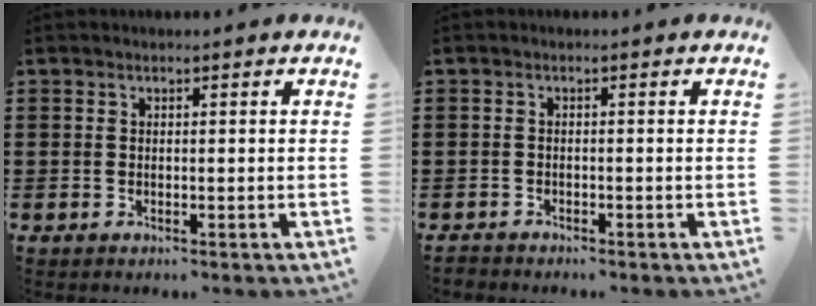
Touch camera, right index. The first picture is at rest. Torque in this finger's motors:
{"motor_torque": [-1.16, 0.98, -1.05, -0.21]}